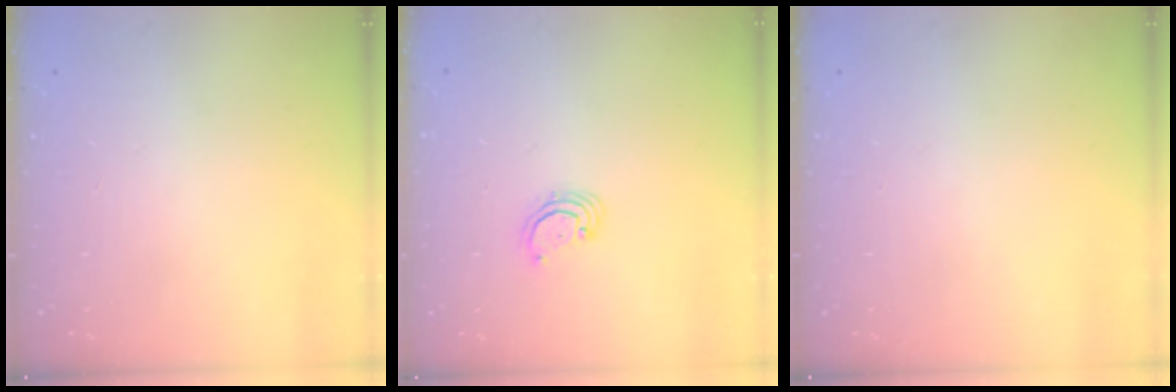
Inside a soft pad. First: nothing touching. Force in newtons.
{"total": 2.5, "press": 2.5, "slide": 0.2}
{"total": 0.0}